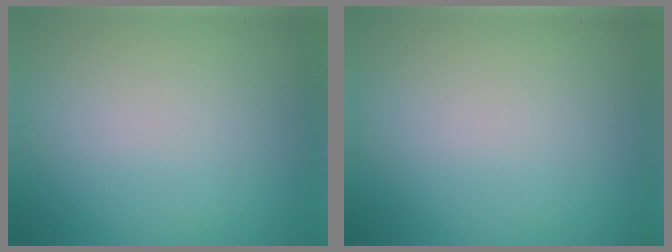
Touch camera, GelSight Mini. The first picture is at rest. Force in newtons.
{"total": 0.0}